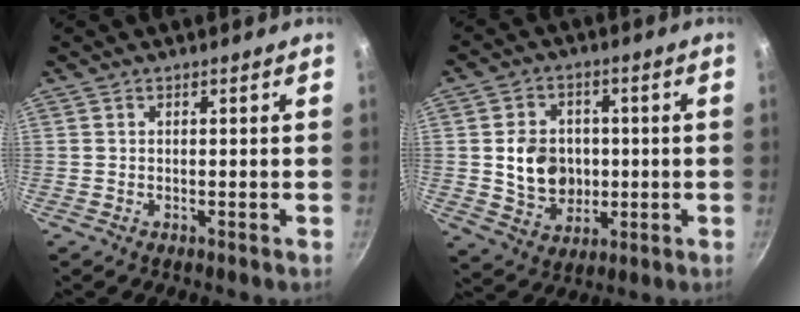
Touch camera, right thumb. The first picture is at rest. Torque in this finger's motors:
{"motor_torque": [-0.25, 0.56, 0.66, -0.32, 0.01]}